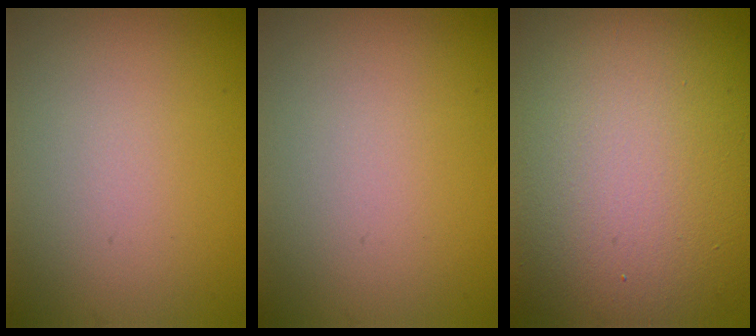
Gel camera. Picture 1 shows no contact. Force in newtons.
{"total": 0.0}
{"total": 17.1, "press": 17.1, "slide": 1.0}